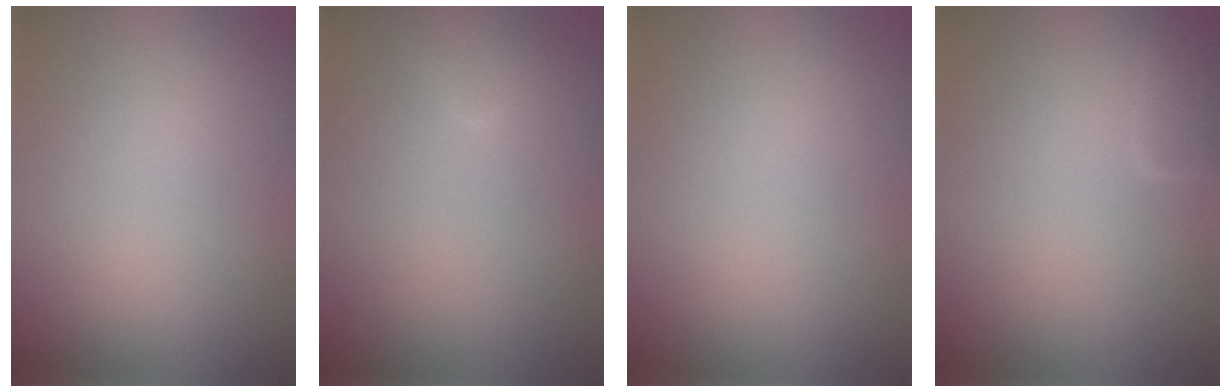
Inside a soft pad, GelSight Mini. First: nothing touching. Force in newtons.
{"total": 1.1, "press": 1.1, "slide": 0.1}
{"total": 0.0}
{"total": 1.4, "press": 1.4, "slide": 0.1}